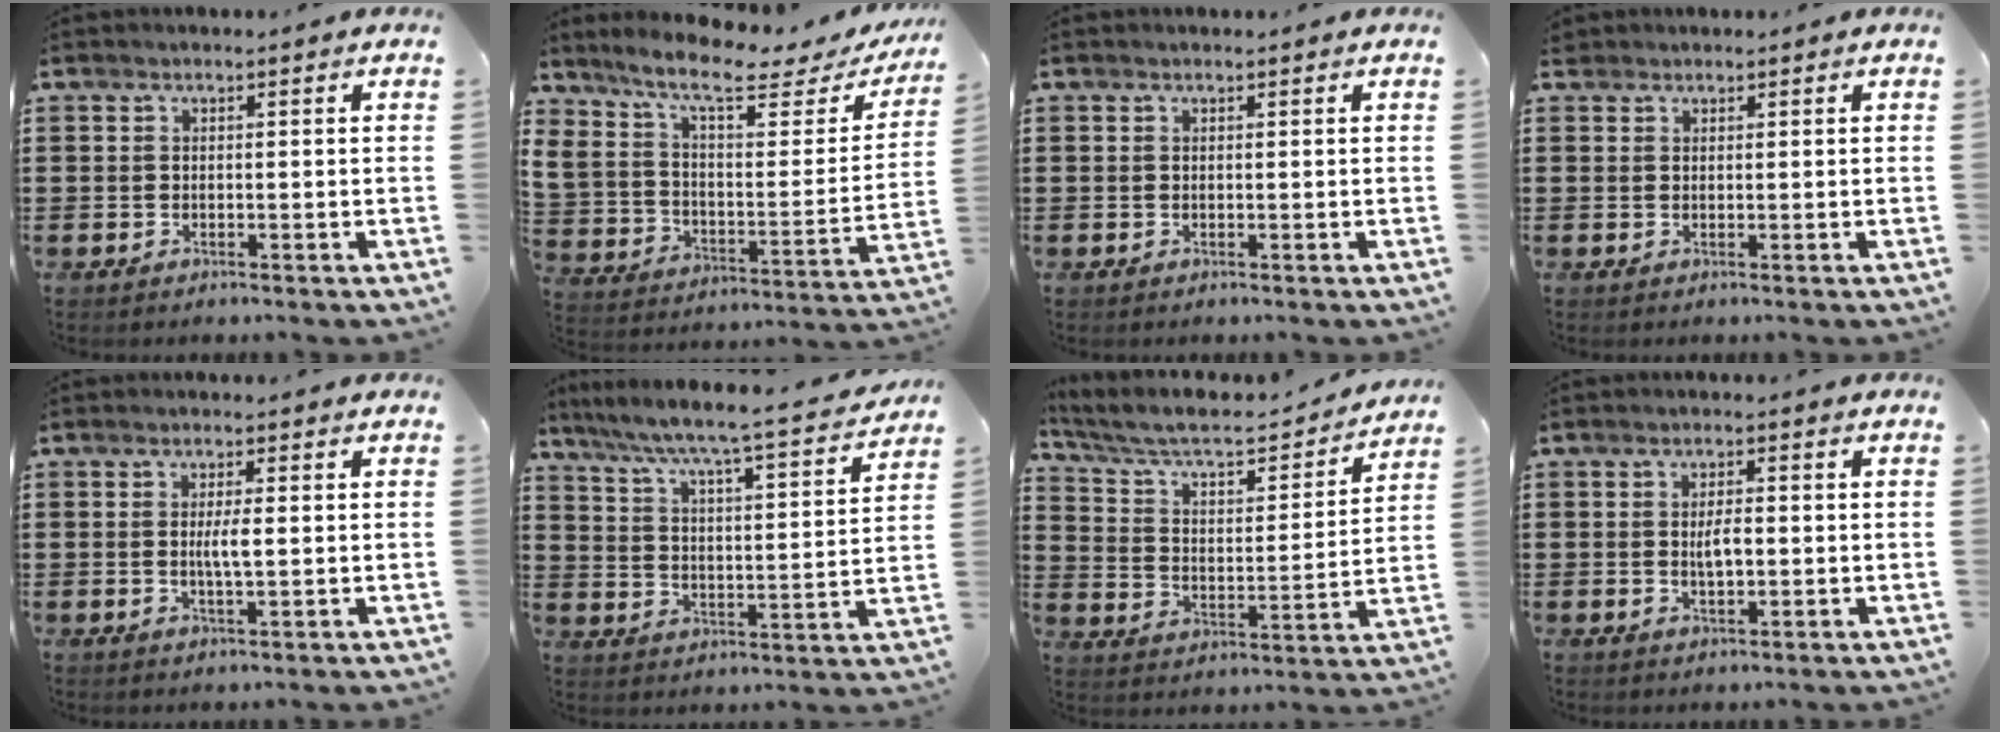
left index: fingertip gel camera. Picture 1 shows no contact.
{"total": 8.8, "force": [6.4, 2.1, 5.6], "torque": [-0.135, -0.033, 0.108]}
{"total": 0.0}
{"total": 0.9, "force": [0.8, 0.4, 0.1], "torque": [-0.004, 0.003, 0.015]}
{"total": 3.2, "force": [0.1, 0.5, 3.1], "torque": [-0.059, -0.003, 0.001]}
{"total": 5.2, "force": [4.7, -0.5, 2.3], "torque": [-0.069, -0.044, 0.067]}
{"total": 5.9, "force": [5.1, 1.3, 2.6], "torque": [-0.076, -0.038, 0.079]}
{"total": 3.0, "force": [0.0, 1.1, 2.8], "torque": [-0.053, 0.000, -0.001]}